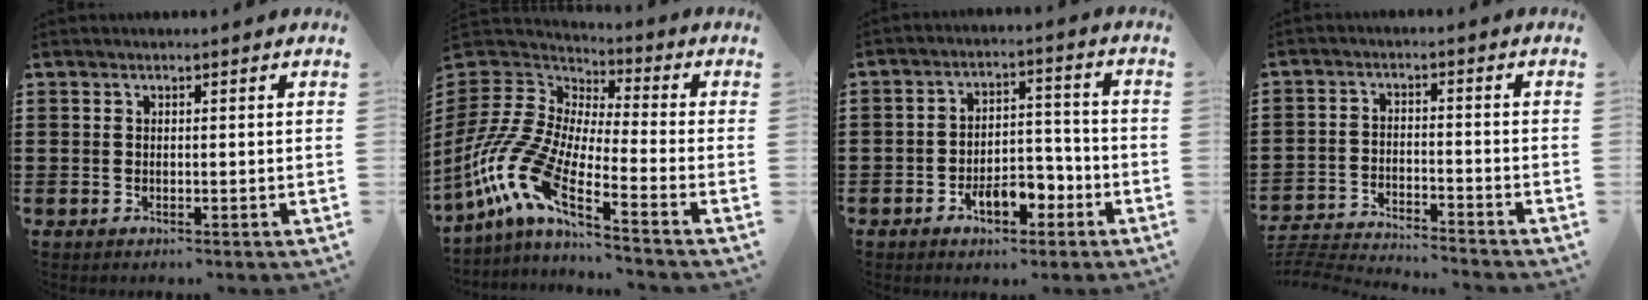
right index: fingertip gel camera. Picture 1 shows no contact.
{"total": 12.0, "force": [-8.5, 2.4, 8.1], "torque": [-0.225, -0.027, -0.190]}
{"total": 6.6, "force": [-3.5, 3.7, 4.2], "torque": [-0.065, 0.015, -0.065]}
{"total": 4.2, "force": [-4.2, -0.3, 0.3], "torque": [-0.026, -0.008, -0.095]}